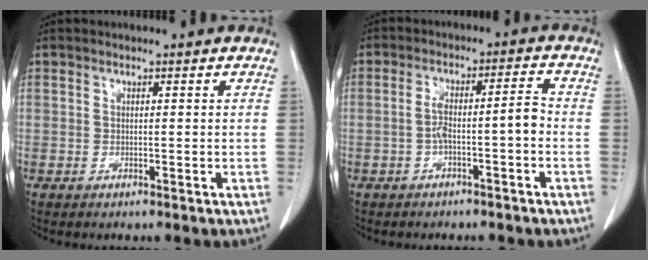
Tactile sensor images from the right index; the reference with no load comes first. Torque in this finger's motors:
{"motor_torque": [0.25, -0.18, 0.14, 0.06]}